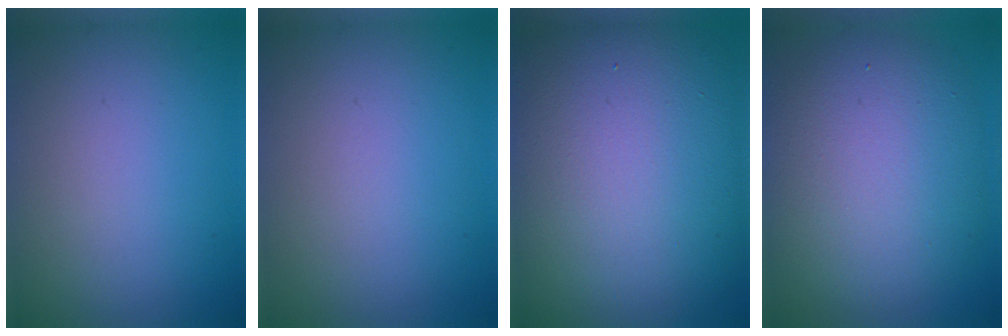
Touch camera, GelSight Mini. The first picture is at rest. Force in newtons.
{"total": 0.0}
{"total": 17.1, "press": 17.1, "slide": 1.0}
{"total": 9.7, "press": 9.7, "slide": 0.9}